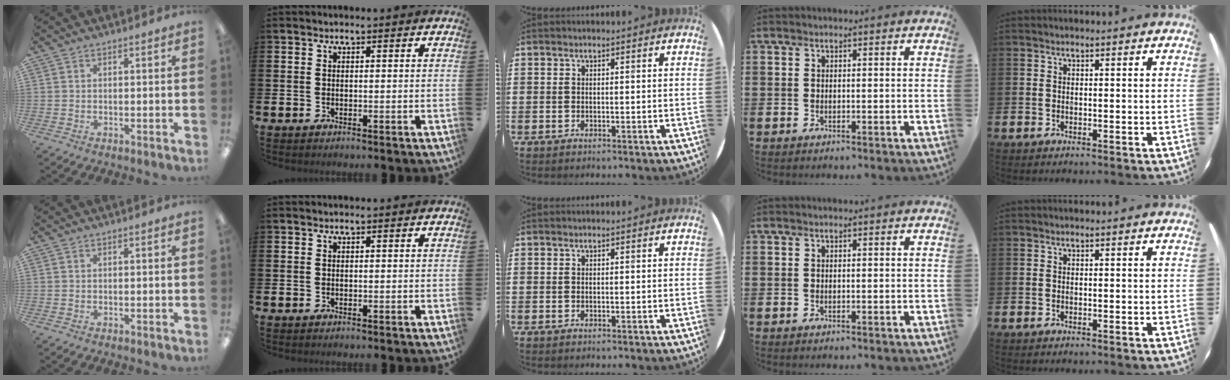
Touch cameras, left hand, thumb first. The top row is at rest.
{}